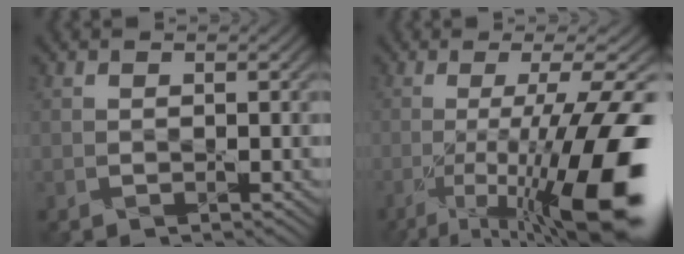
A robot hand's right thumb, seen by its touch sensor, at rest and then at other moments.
{"total": 16.9, "force": [-5.8, 3.9, 15.3], "torque": [-0.231, 0.001, -0.096]}